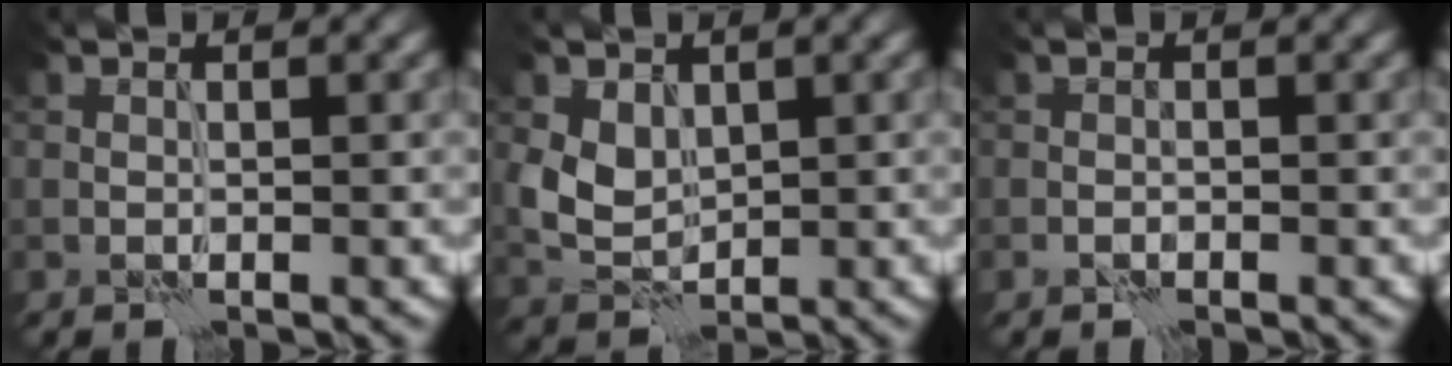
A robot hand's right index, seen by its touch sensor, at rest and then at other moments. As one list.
[{"total": 3.2, "force": [0.8, 2.4, 2.0], "torque": [-0.043, -0.004, 0.017]}, {"total": 0.5, "force": [-0.4, 0.3, 0.2], "torque": [-0.001, 0.001, -0.008]}]